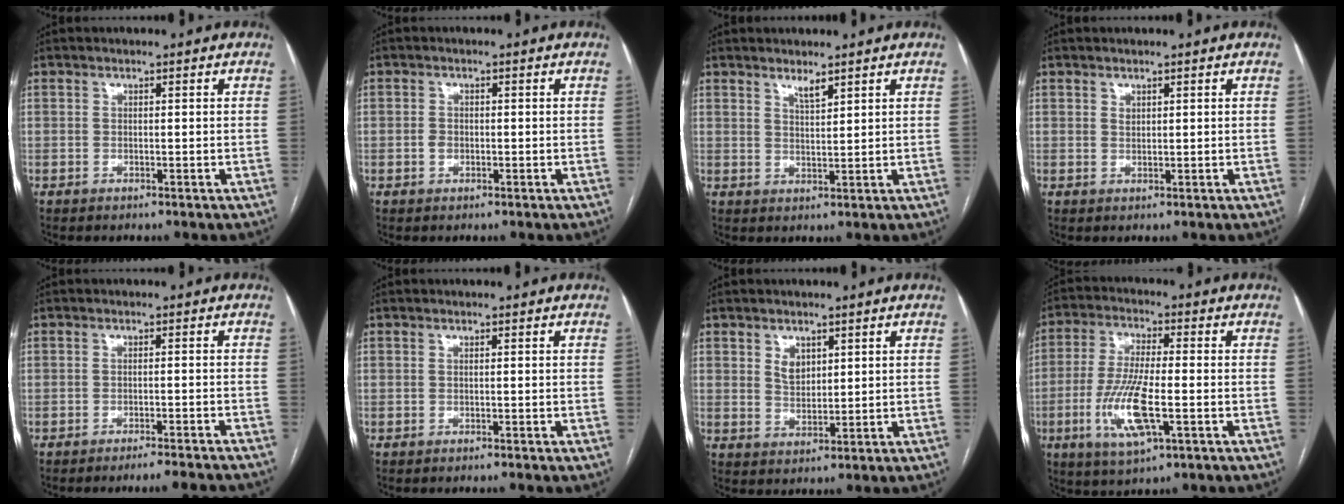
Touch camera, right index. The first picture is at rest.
{"total": 1.3, "force": [-0.2, 1.0, 0.7], "torque": [-0.018, 0.003, 0.002]}
{"total": 2.3, "force": [2.0, 0.3, 1.1], "torque": [-0.028, -0.007, 0.043]}
{"total": 0.8, "force": [0.5, 0.5, 0.4], "torque": [-0.007, -0.004, 0.011]}
{"total": 7.2, "force": [-6.6, -1.0, 2.6], "torque": [-0.014, -0.019, -0.087]}
{"total": 0.5, "force": [-0.4, -0.2, 0.3], "torque": [-0.007, 0.003, -0.010]}
{"total": 3.3, "force": [1.6, 2.2, 1.9], "torque": [-0.036, -0.001, 0.037]}
{"total": 10.9, "force": [-3.2, 2.1, 10.2], "torque": [-0.217, -0.013, -0.054]}